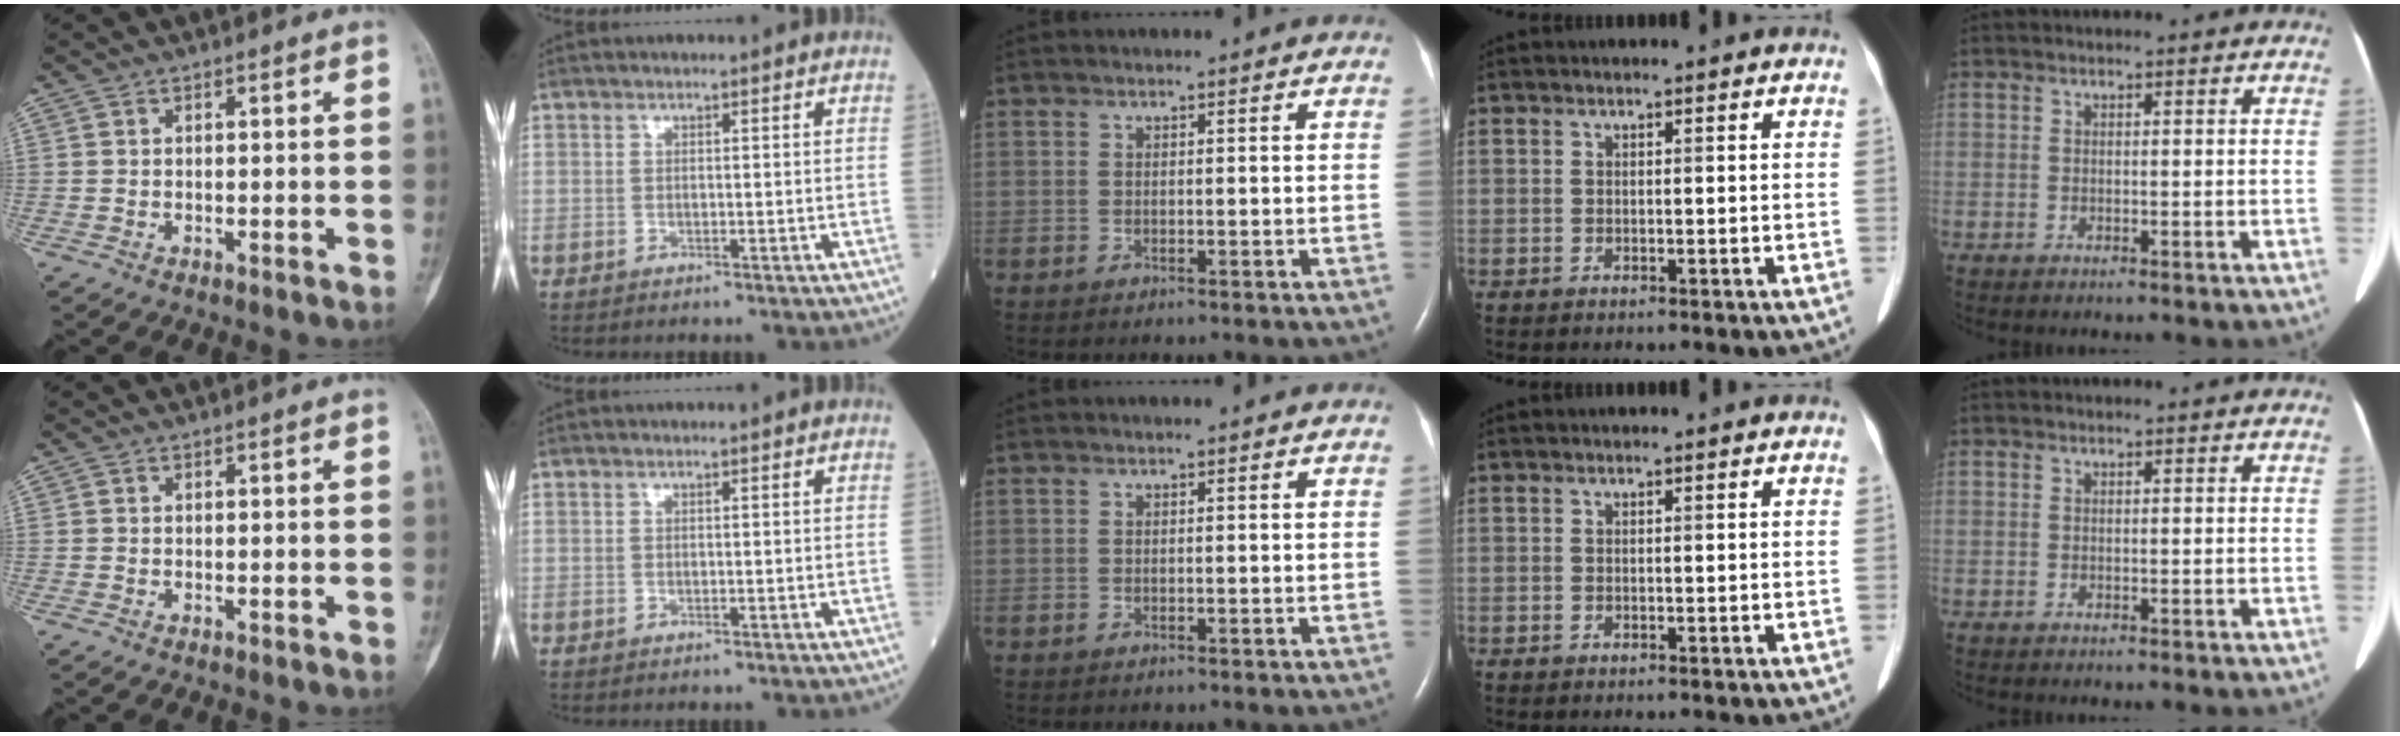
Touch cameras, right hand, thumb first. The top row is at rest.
{}